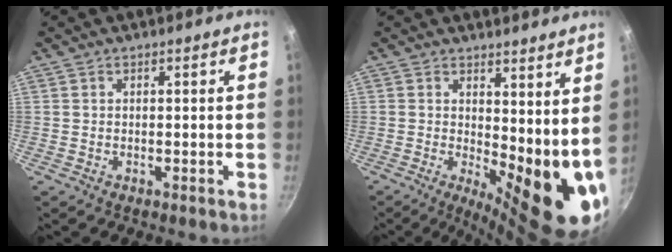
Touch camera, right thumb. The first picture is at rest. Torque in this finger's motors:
{"motor_torque": [-0.32, 1.71, 2.22, -0.21, 0.21]}